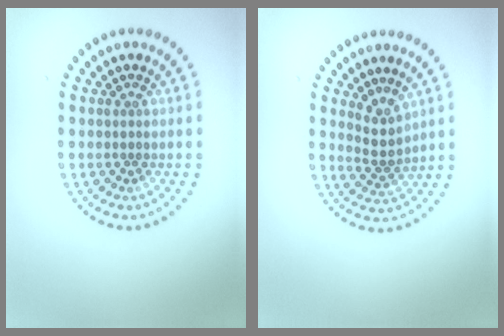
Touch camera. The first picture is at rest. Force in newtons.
{"total": 2.3, "press": 1.8, "slide": 1.5}